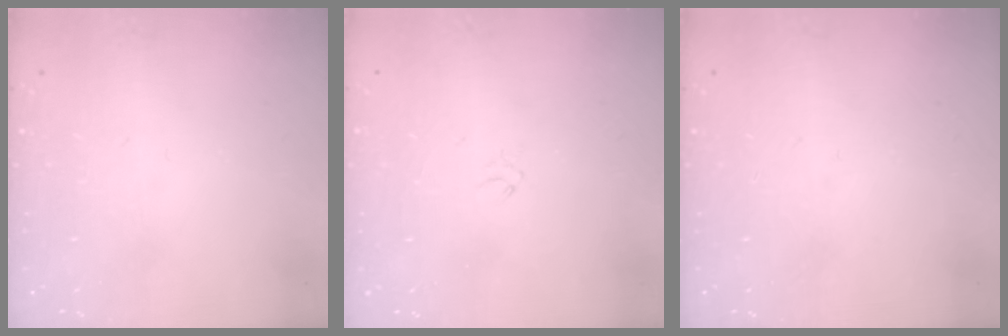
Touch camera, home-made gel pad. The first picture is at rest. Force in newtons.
{"total": 0.9, "press": 0.8, "slide": 0.4}
{"total": 0.0}